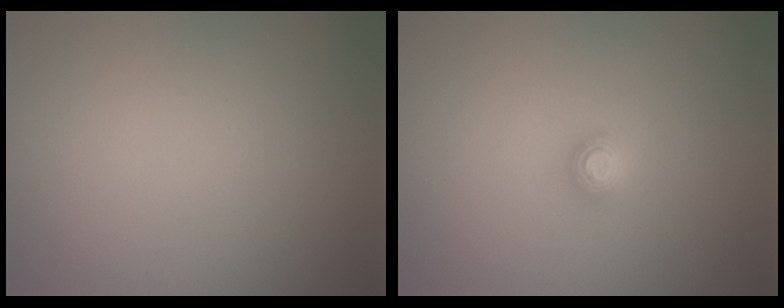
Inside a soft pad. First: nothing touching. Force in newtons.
{"total": 0.9, "press": 0.9, "slide": 0.0}